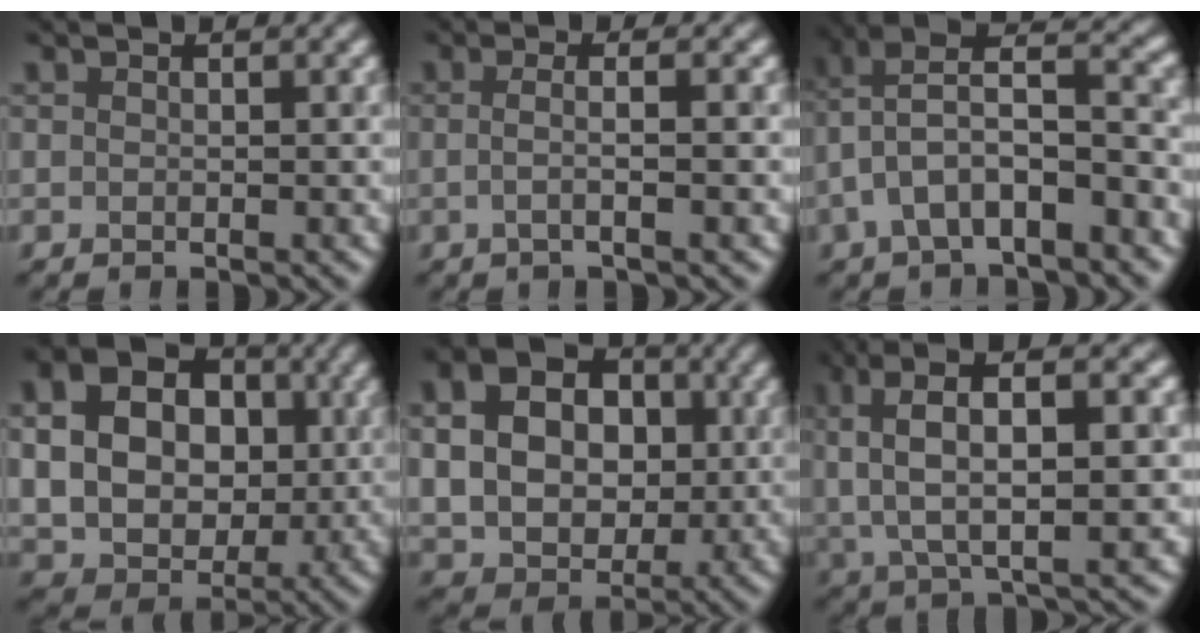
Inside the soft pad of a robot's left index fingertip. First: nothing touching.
{"total": 3.1, "force": [0.0, 1.2, 2.9], "torque": [-0.032, -0.003, -0.020]}
{"total": 7.5, "force": [-1.6, 3.5, 6.5], "torque": [-0.122, 0.022, -0.033]}
{"total": 14.1, "force": [2.2, 11.1, 8.3], "torque": [-0.168, 0.027, 0.046]}
{"total": 10.9, "force": [1.6, 8.4, 6.8], "torque": [-0.139, 0.013, 0.031]}
{"total": 10.4, "force": [3.1, 4.1, 9.0], "torque": [-0.178, 0.017, 0.054]}